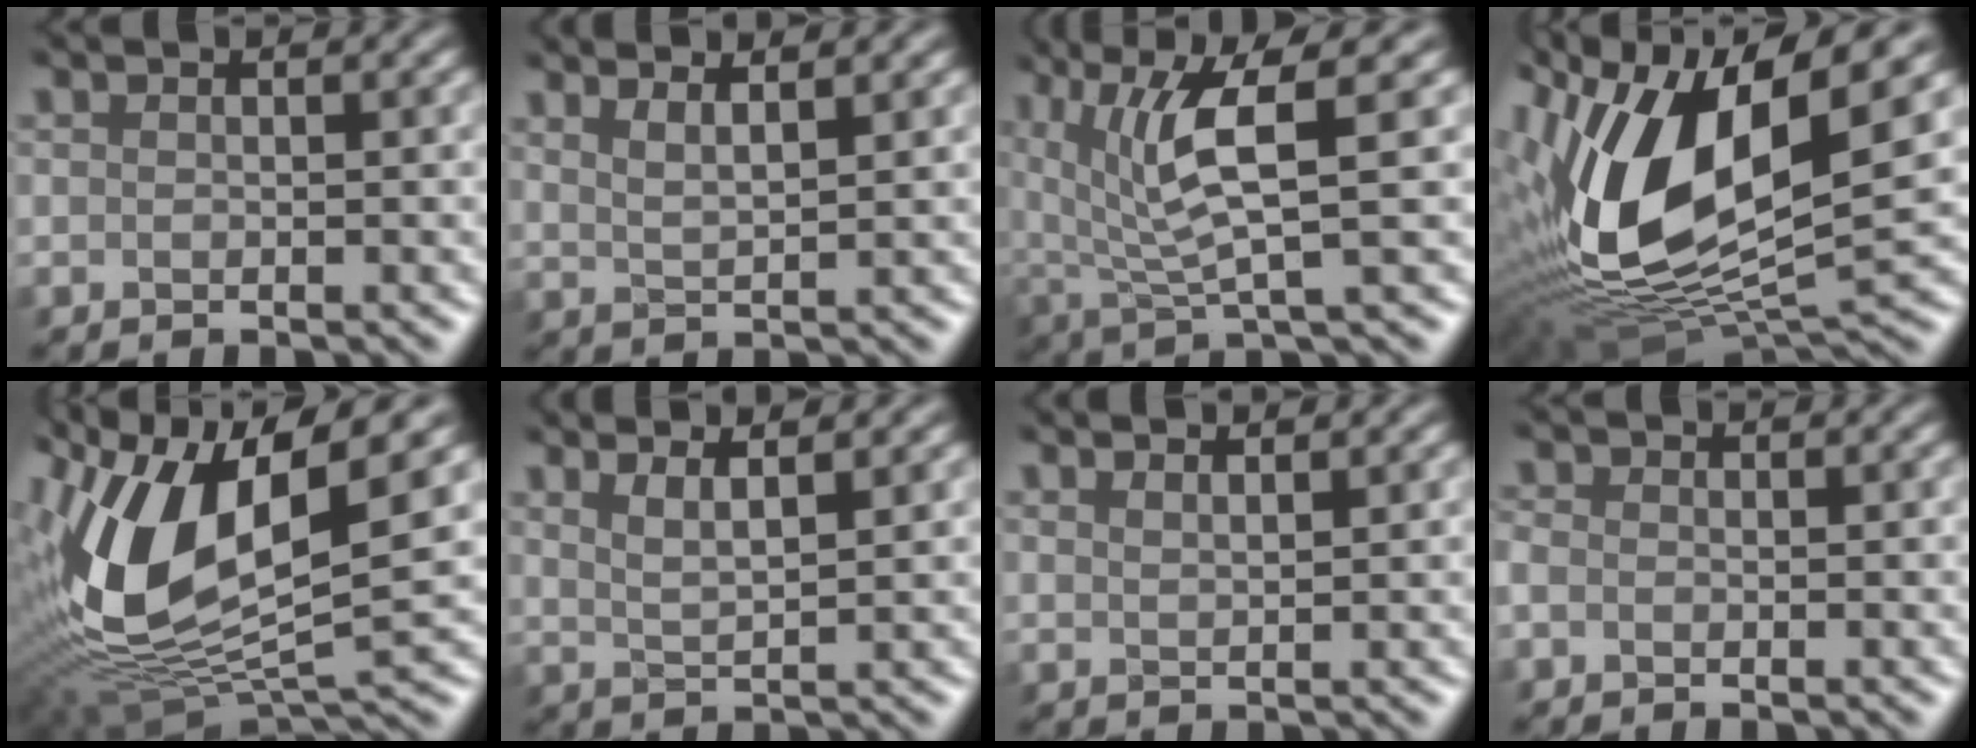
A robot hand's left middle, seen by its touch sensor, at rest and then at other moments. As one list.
[{"total": 3.5, "force": [2.7, 0.9, 2.0], "torque": [-0.009, 0.026, 0.025]}, {"total": 5.9, "force": [2.5, 1.3, 5.2], "torque": [-0.114, 0.004, 0.052]}, {"total": 15.2, "force": [3.1, 7.1, 13.2], "torque": [-0.278, 0.005, 0.056]}, {"total": 12.4, "force": [3.0, 5.9, 10.5], "torque": [-0.229, 0.003, 0.060]}, {"total": 3.2, "force": [2.4, 0.6, 2.0], "torque": [-0.019, 0.021, 0.029]}, {"total": 3.2, "force": [2.5, 1.3, 1.6], "torque": [-0.002, 0.033, 0.013]}, {"total": 1.0, "force": [-0.8, 0.5, 0.1], "torque": [-0.005, 0.004, -0.014]}]